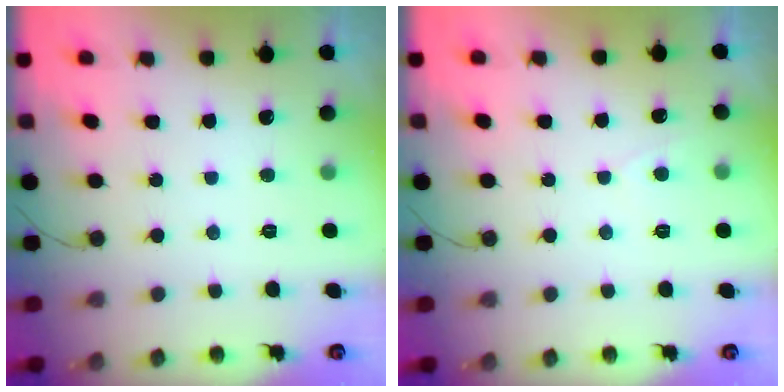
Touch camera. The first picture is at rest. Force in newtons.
{"total": 2.1, "press": 2.1, "slide": 0.3}